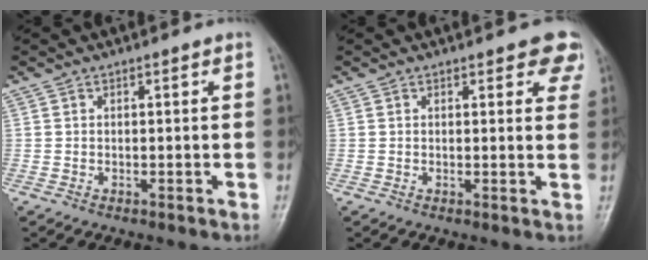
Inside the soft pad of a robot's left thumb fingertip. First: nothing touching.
{"total": 5.5, "force": [3.8, 2.5, 3.1], "torque": [0.000, -0.011, 0.032]}